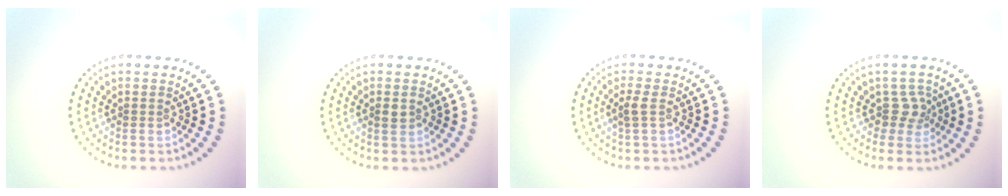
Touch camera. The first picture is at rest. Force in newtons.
{"total": 0.9, "press": 0.9, "slide": 0.2}
{"total": 1.1, "press": 1.0, "slide": 0.6}
{"total": 1.9, "press": 1.4, "slide": 1.3}